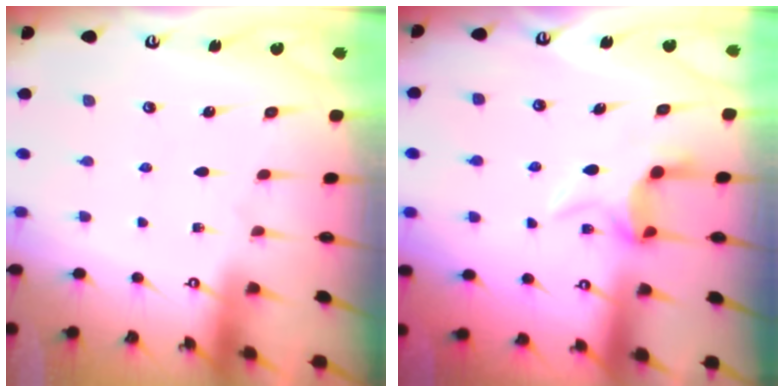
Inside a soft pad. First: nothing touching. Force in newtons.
{"total": 6.5, "press": 6.4, "slide": 1.0}